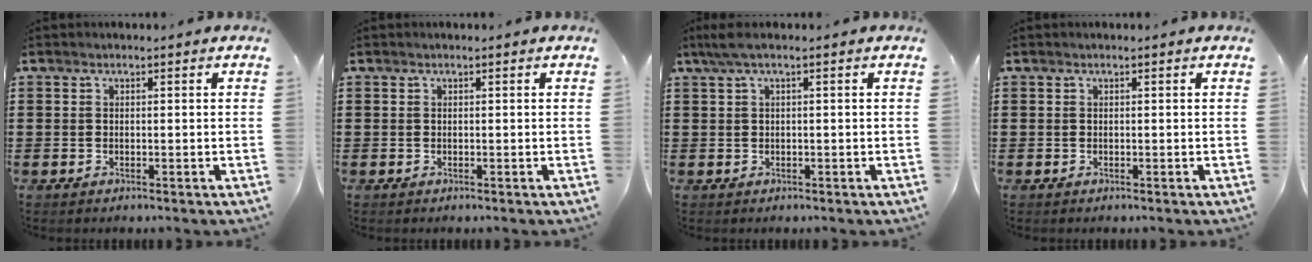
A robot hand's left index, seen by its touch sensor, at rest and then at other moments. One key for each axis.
{"total": 0.0}
{"total": 1.9, "fx": 0.0, "fy": 0.2, "fz": 1.8, "tx": -0.040, "ty": -0.005, "tz": -0.004}
{"total": 0.0}